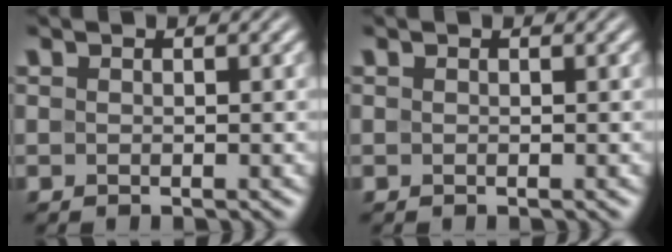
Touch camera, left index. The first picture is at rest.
{"total": 0.0}